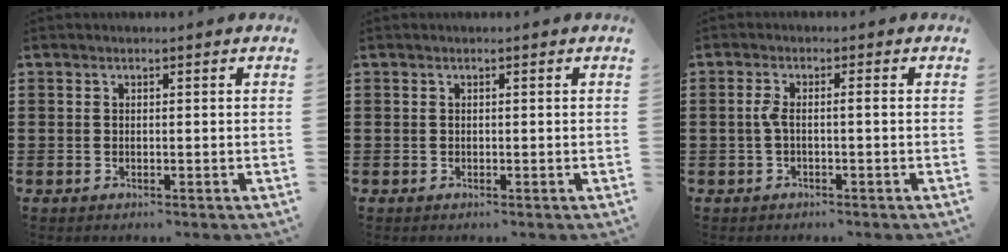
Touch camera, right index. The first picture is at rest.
{"total": 0.0}
{"total": 2.3, "force": [-0.5, 0.2, 2.3], "torque": [-0.060, -0.005, -0.015]}